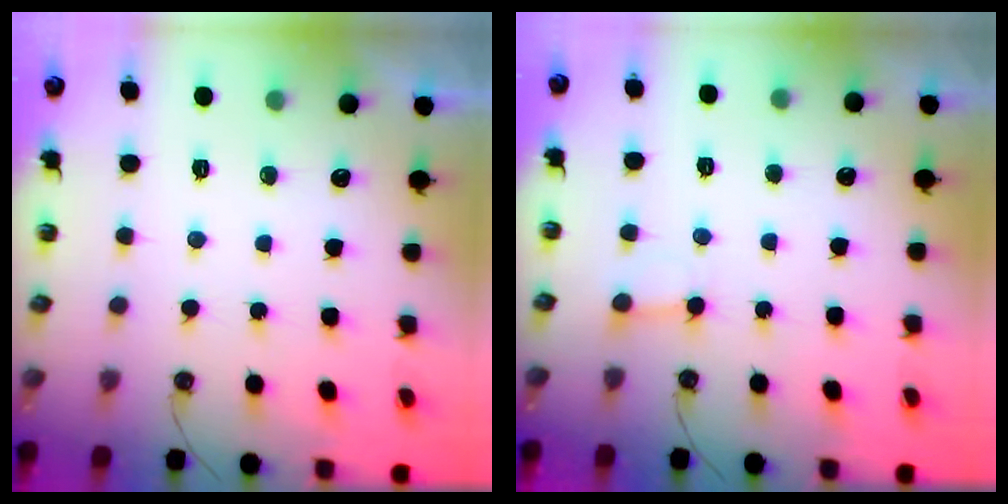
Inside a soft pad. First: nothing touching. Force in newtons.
{"total": 2.6, "press": 2.6, "slide": 0.1}